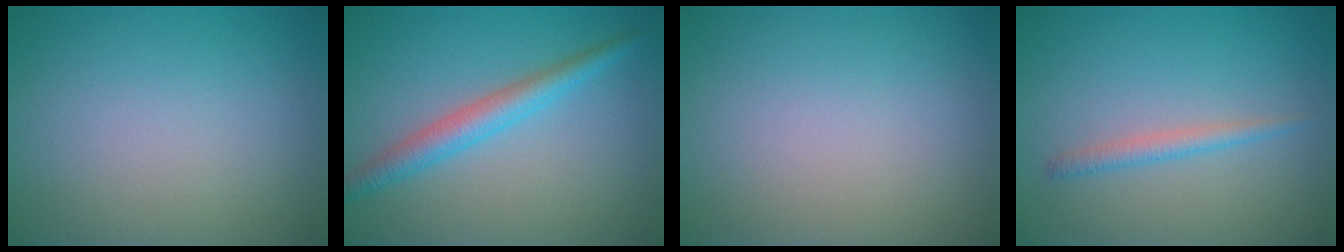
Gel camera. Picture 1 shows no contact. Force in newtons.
{"total": 3.2, "press": 3.2, "slide": 0.2}
{"total": 0.0}
{"total": 1.5, "press": 1.5, "slide": 0.1}